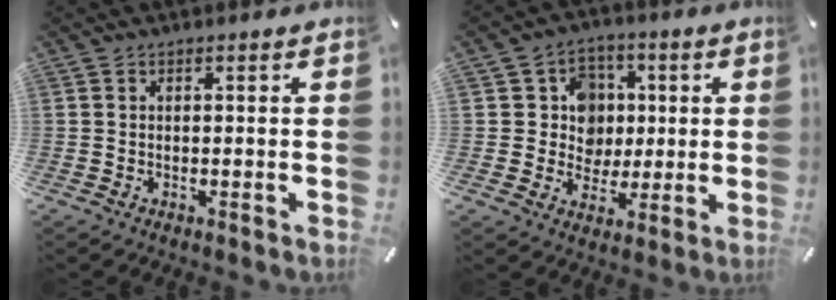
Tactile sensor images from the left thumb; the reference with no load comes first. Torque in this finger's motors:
{"motor_torque": [0.82, 1.07, 0.37, -0.39, 0.05]}